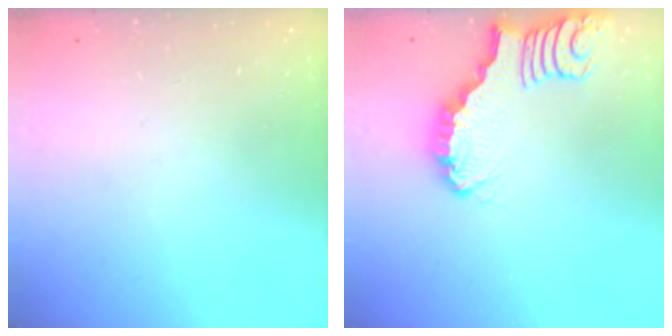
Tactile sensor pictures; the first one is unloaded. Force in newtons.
{"total": 2.4, "press": 2.4, "slide": 0.2}